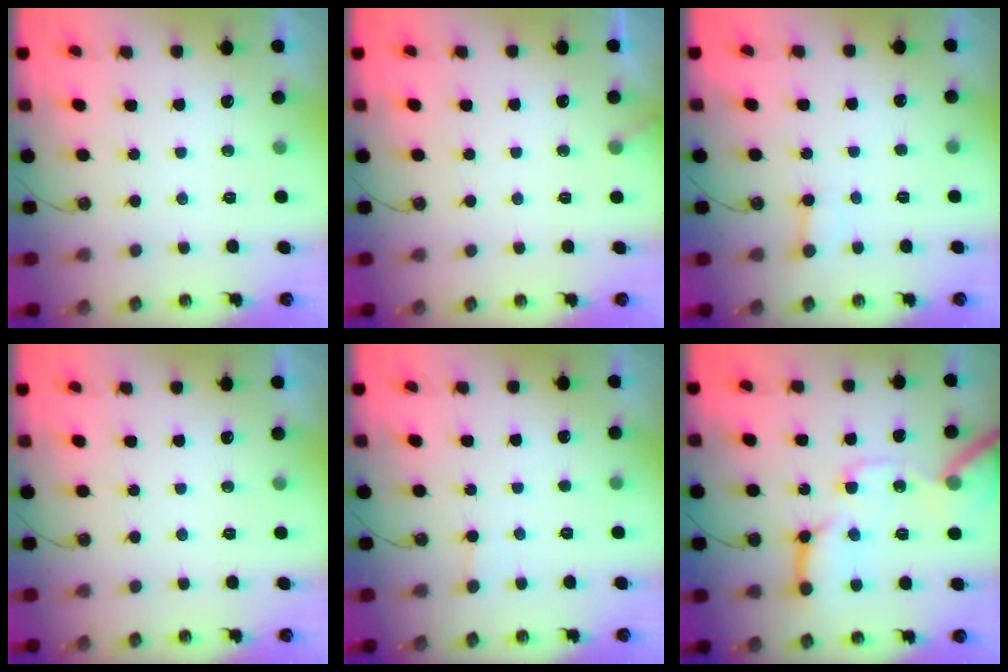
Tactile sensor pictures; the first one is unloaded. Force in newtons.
{"total": 2.6, "press": 2.6, "slide": 0.3}
{"total": 2.6, "press": 2.6, "slide": 0.2}
{"total": 0.0}
{"total": 1.4, "press": 1.4, "slide": 0.1}
{"total": 18.3, "press": 18.2, "slide": 2.3}